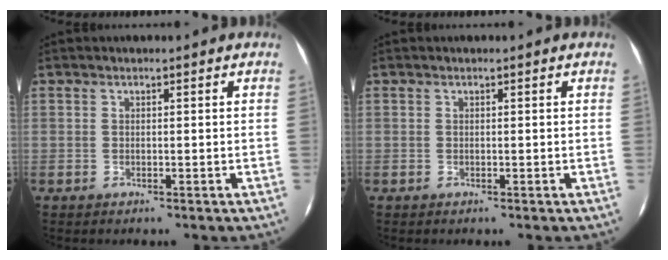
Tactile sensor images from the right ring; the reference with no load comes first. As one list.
[{"total": 0.0}]